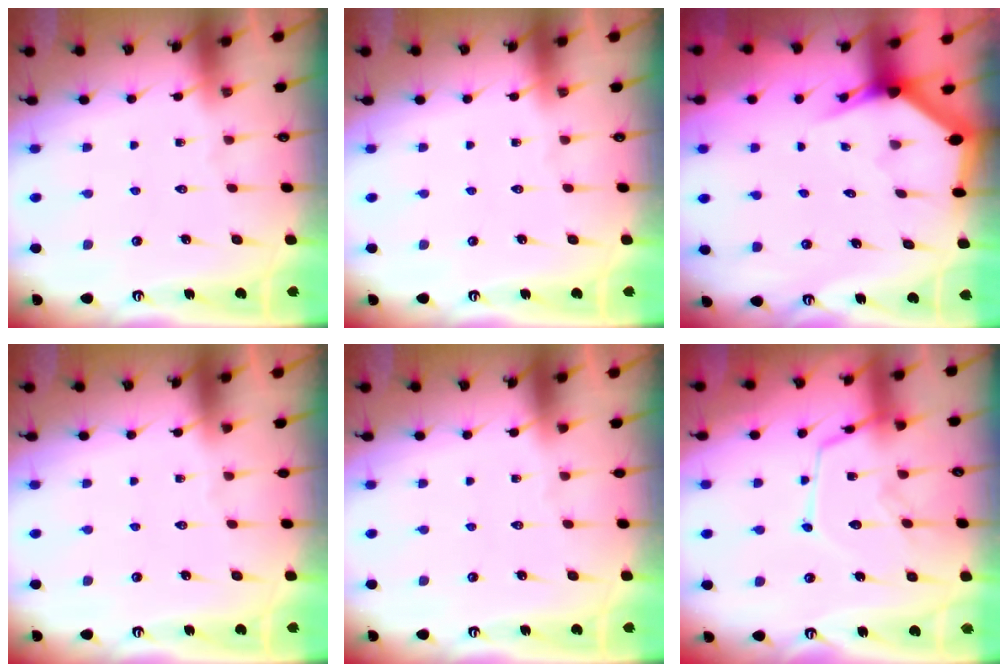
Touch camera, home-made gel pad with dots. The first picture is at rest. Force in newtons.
{"total": 0.0}
{"total": 2.9, "press": 2.9, "slide": 0.2}
{"total": 0.0}
{"total": 0.0}
{"total": 14.5, "press": 14.4, "slide": 1.3}